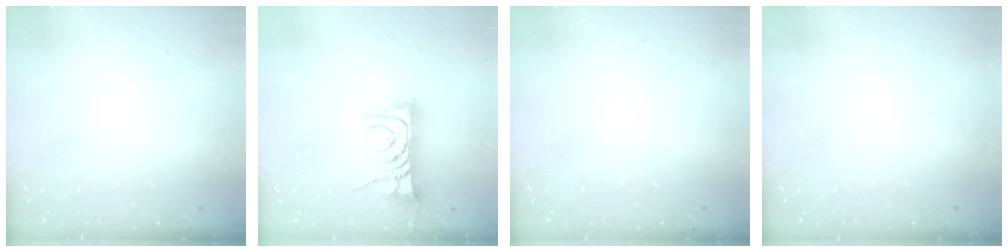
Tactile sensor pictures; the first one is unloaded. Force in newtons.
{"total": 8.6, "press": 8.6, "slide": 0.3}
{"total": 0.0}
{"total": 0.0}